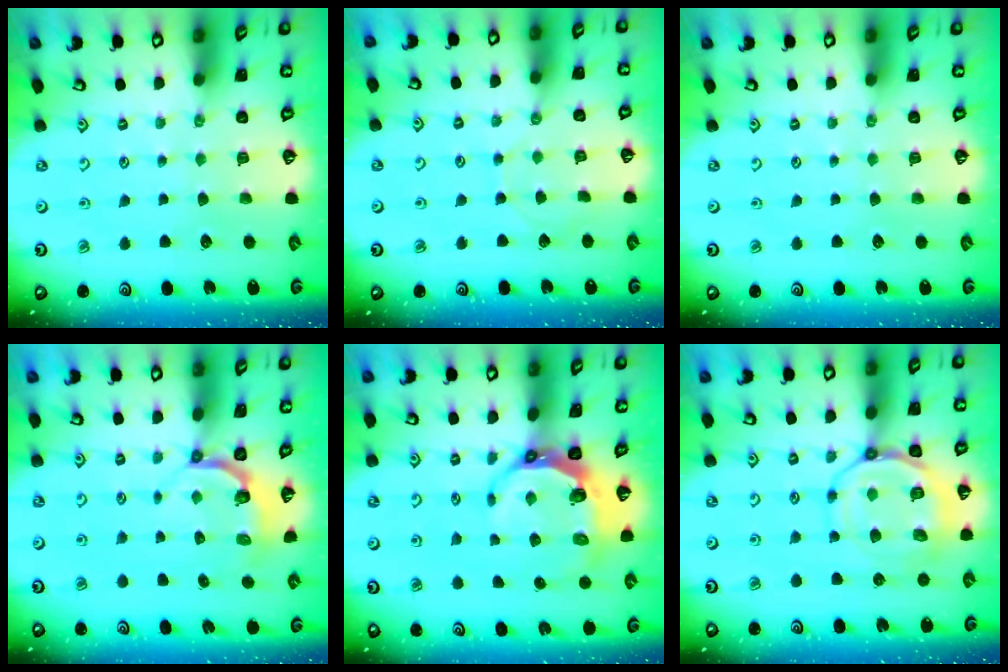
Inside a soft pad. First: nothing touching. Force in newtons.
{"total": 4.1, "press": 4.1, "slide": 0.4}
{"total": 0.0}
{"total": 4.3, "press": 3.1, "slide": 3.0}
{"total": 7.8, "press": 6.7, "slide": 3.9}
{"total": 12.6, "press": 12.5, "slide": 1.4}